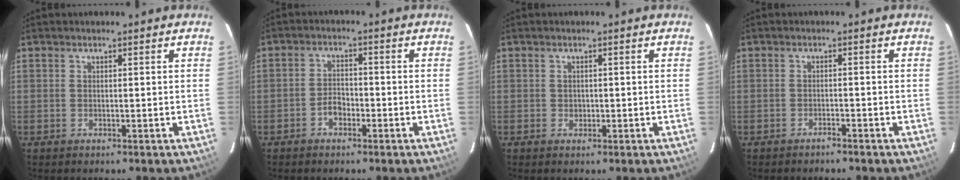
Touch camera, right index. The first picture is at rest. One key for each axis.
{"total": 3.0, "fx": -1.8, "fy": 1.8, "fz": 1.6, "tx": -0.032, "ty": 0.008, "tz": -0.031}
{"total": 1.0, "fx": -0.1, "fy": 1.0, "fz": 0.2, "tx": 0.000, "ty": 0.001, "tz": 0.000}
{"total": 1.3, "fx": -1.3, "fy": 0.1, "fz": 0.2, "tx": -0.011, "ty": 0.003, "tz": -0.021}